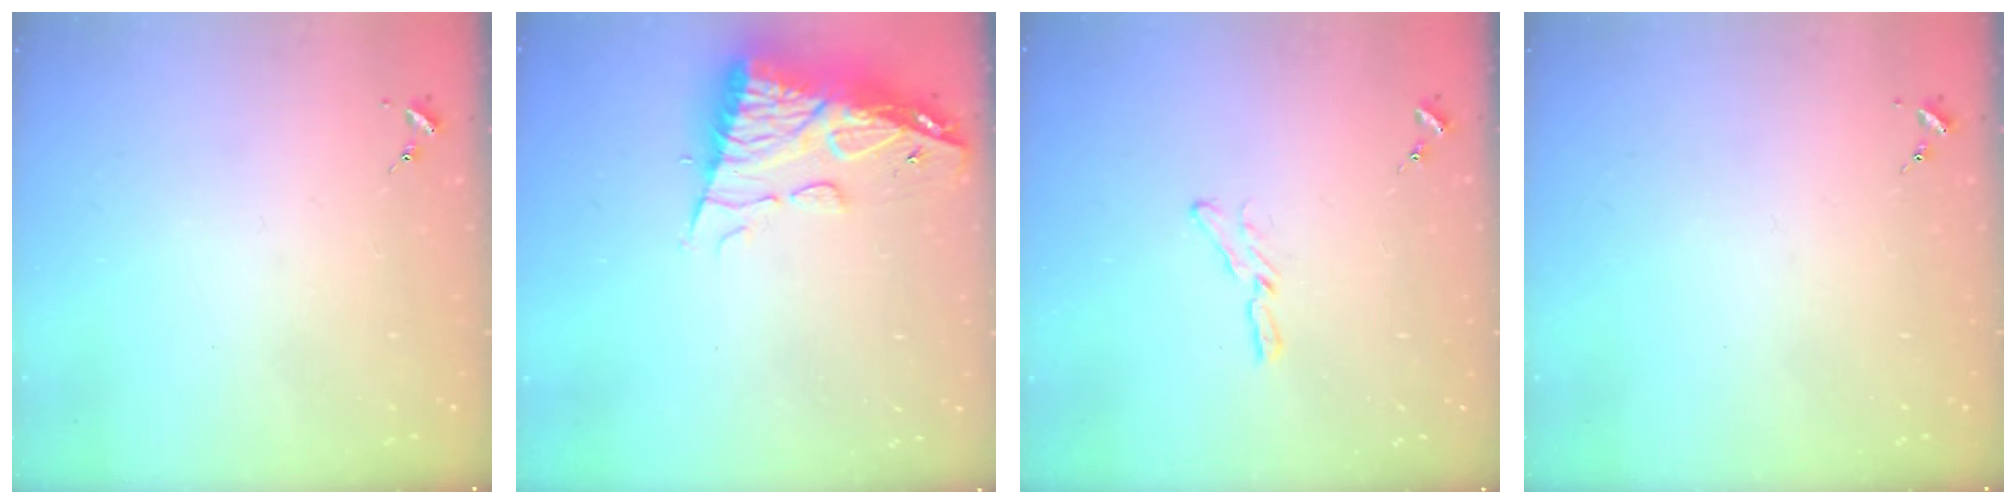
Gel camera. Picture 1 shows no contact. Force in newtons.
{"total": 13.2, "press": 13.1, "slide": 1.4}
{"total": 5.9, "press": 5.9, "slide": 0.5}
{"total": 0.0}